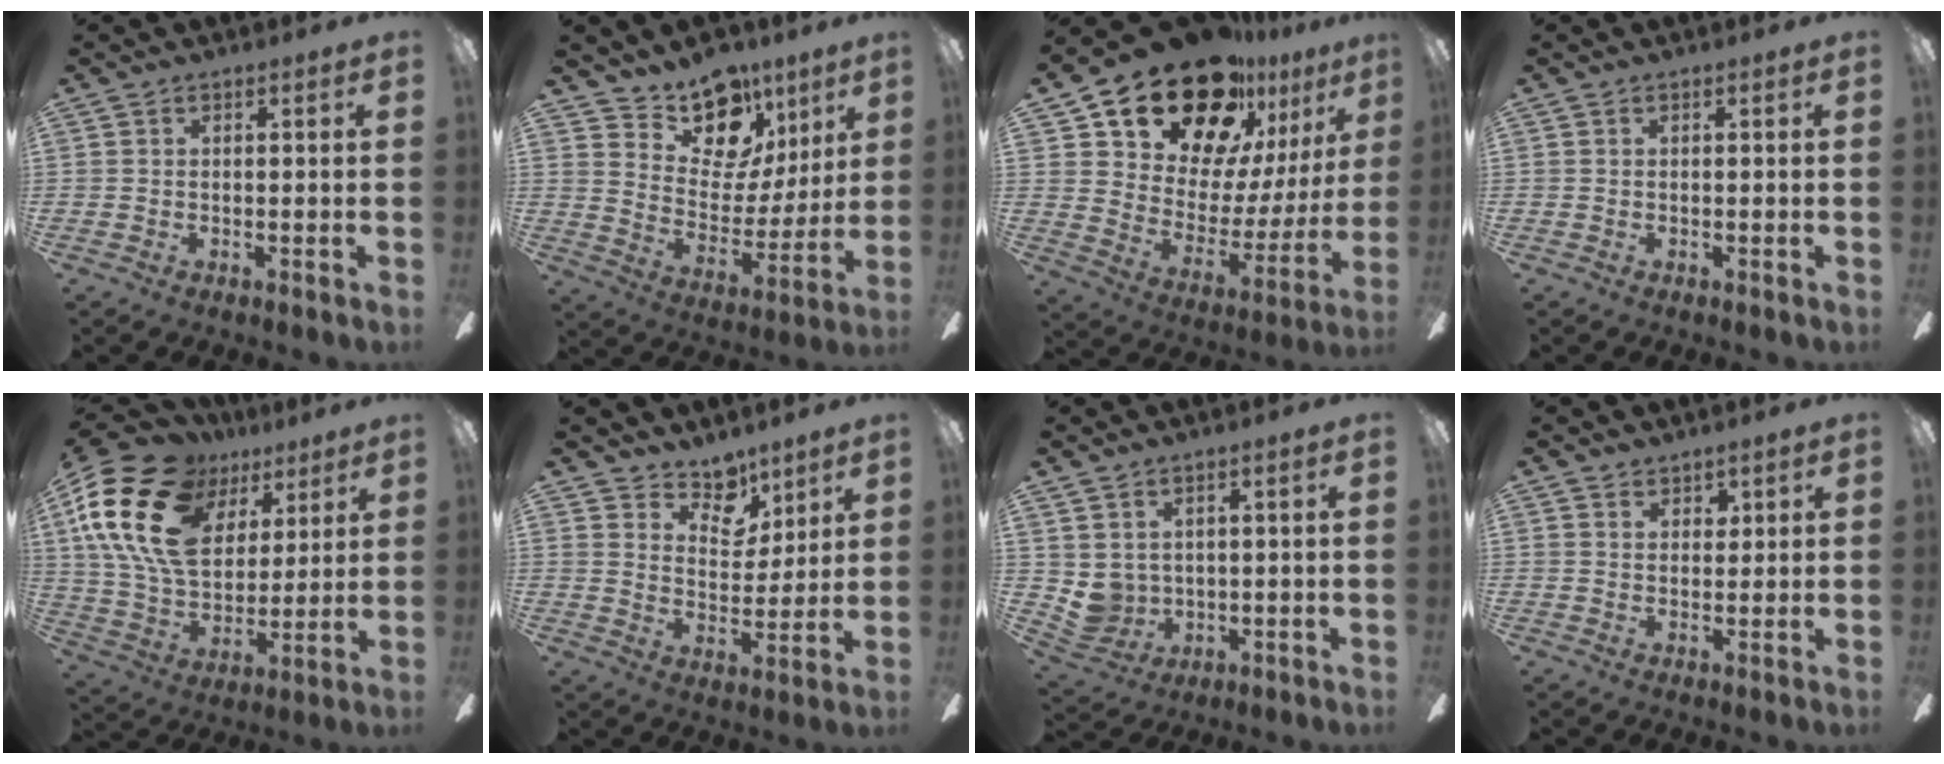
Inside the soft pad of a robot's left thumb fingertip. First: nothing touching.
{"total": 15.5, "force": [11.6, 9.0, 5.1], "torque": [-0.089, -0.087, 0.217]}
{"total": 23.9, "force": [18.5, 11.8, 9.5], "torque": [-0.162, -0.123, 0.344]}
{"total": 0.0}
{"total": 23.4, "force": [10.5, 15.5, 14.1], "torque": [-0.288, -0.041, 0.189]}
{"total": 8.8, "force": [7.1, 4.9, 2.1], "torque": [-0.032, -0.054, 0.132]}
{"total": 5.6, "force": [3.0, 4.6, 1.0], "torque": [-0.052, -0.020, 0.063]}
{"total": 2.9, "force": [2.3, 1.8, 0.2], "torque": [0.006, -0.008, 0.040]}